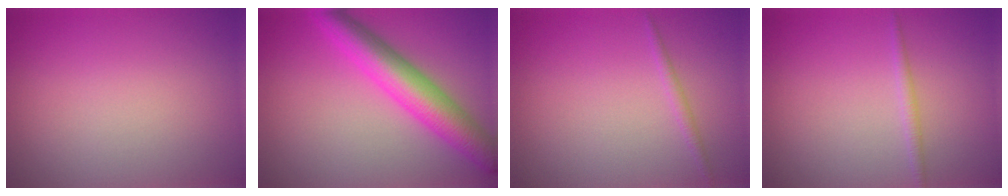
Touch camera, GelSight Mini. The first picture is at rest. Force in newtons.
{"total": 6.4, "press": 6.4, "slide": 0.1}
{"total": 0.9, "press": 0.9, "slide": 0.0}
{"total": 1.0, "press": 1.0, "slide": 0.0}